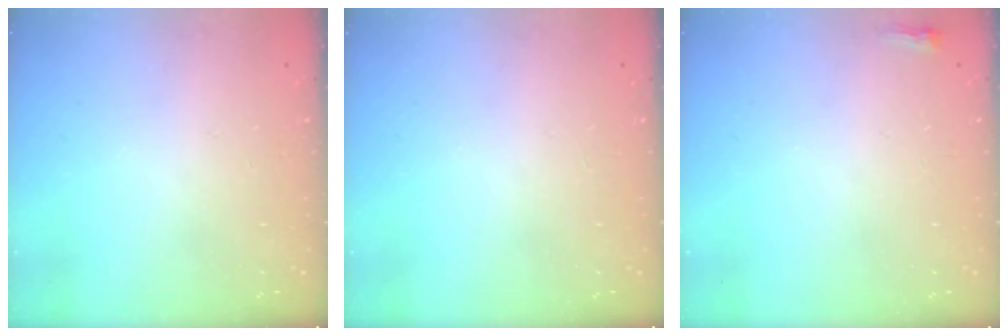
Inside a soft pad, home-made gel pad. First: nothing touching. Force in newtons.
{"total": 0.0}
{"total": 2.2, "press": 2.2, "slide": 0.6}